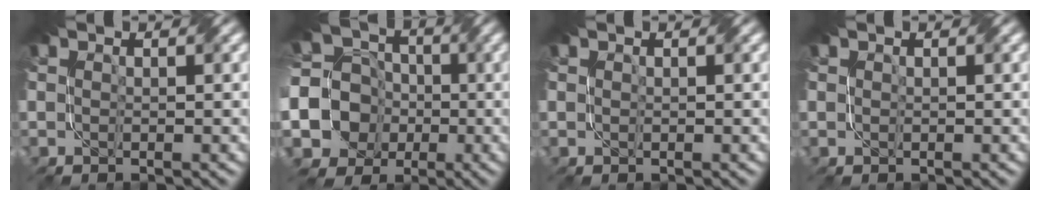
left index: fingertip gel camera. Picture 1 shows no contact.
{"total": 12.1, "force": [-3.8, 10.9, 3.8], "torque": [-0.106, -0.007, -0.093]}
{"total": 0.0}
{"total": 0.0}